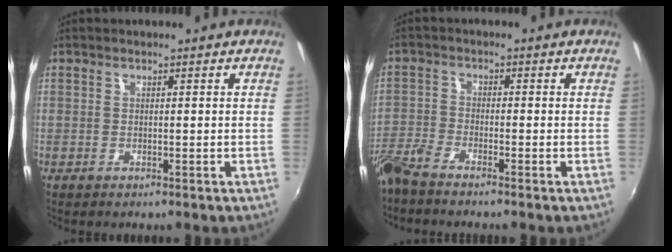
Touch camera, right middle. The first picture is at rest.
{"total": 4.8, "force": [-4.2, 0.2, 2.3], "torque": [-0.063, -0.011, -0.090]}